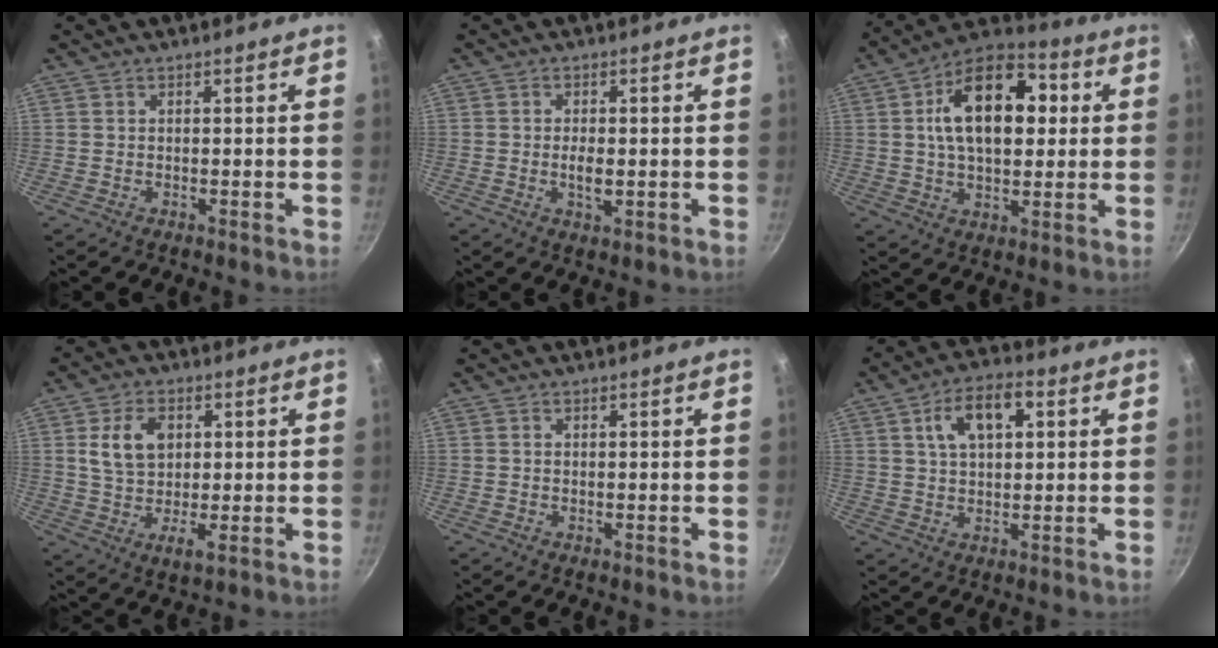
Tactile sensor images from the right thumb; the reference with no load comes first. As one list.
[{"total": 3.2, "force": [-0.5, 1.5, 2.8], "torque": [-0.048, -0.001, -0.009]}, {"total": 18.1, "force": [3.4, 10.5, 14.3], "torque": [-0.204, 0.017, 0.048]}, {"total": 9.9, "force": [2.2, 6.1, 7.5], "torque": [-0.126, -0.008, 0.045]}, {"total": 0.0}, {"total": 9.5, "force": [3.2, 5.0, 7.4], "torque": [-0.119, 0.007, 0.051]}]